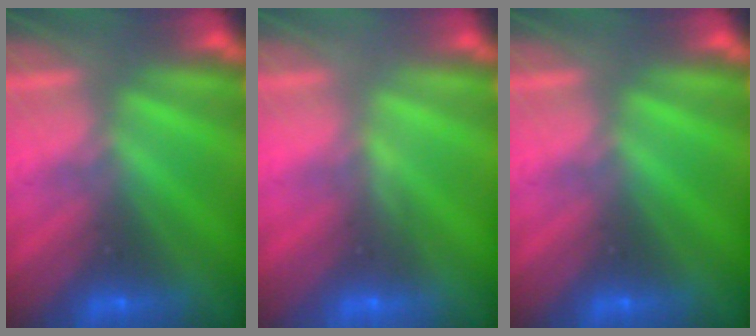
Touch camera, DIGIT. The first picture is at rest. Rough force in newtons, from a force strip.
{"total": 2.9}
{"total": 0.0}